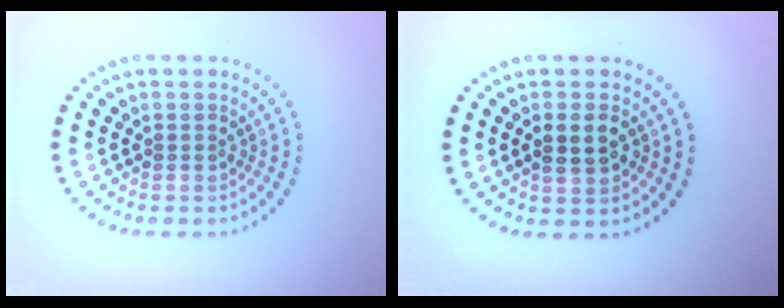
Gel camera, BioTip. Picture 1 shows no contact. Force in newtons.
{"total": 2.5, "press": 2.5, "slide": 0.2}